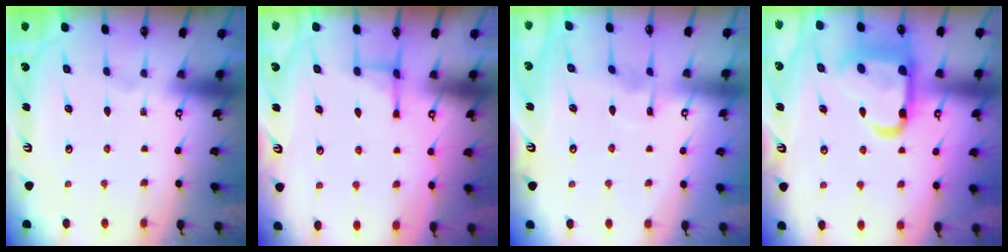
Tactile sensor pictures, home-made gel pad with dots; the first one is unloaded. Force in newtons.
{"total": 3.2, "press": 3.1, "slide": 0.7}
{"total": 2.9, "press": 2.9, "slide": 0.4}
{"total": 17.3, "press": 17.2, "slide": 1.9}